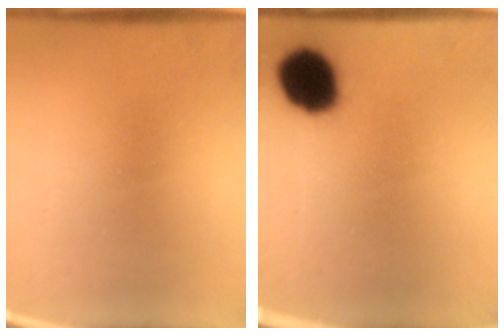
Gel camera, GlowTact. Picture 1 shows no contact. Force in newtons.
{"total": 13.5}